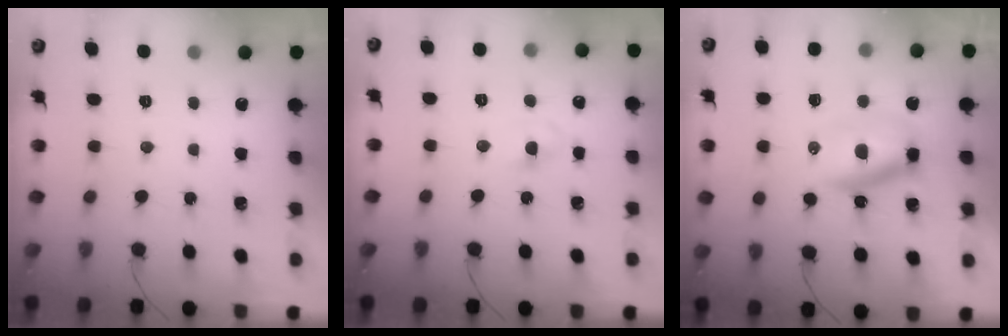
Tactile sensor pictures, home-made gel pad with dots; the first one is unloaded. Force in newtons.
{"total": 2.4, "press": 2.1, "slide": 1.0}
{"total": 7.2, "press": 7.1, "slide": 1.2}